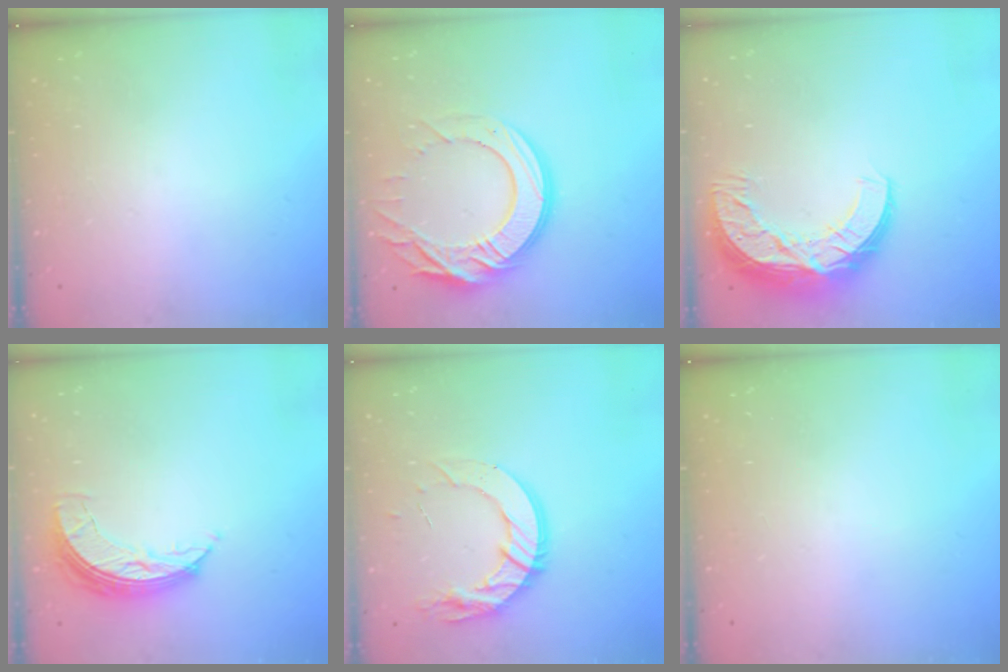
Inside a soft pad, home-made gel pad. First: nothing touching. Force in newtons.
{"total": 17.9, "press": 17.8, "slide": 1.9}
{"total": 13.5, "press": 13.5, "slide": 0.8}
{"total": 7.2, "press": 7.2, "slide": 0.3}
{"total": 13.8, "press": 13.8, "slide": 1.0}
{"total": 0.0}